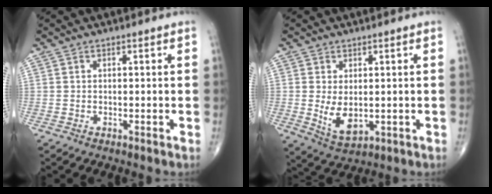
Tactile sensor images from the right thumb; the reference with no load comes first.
{"total": 5.8, "force": [-0.2, 3.3, 4.8], "torque": [-0.079, -0.013, 0.013]}